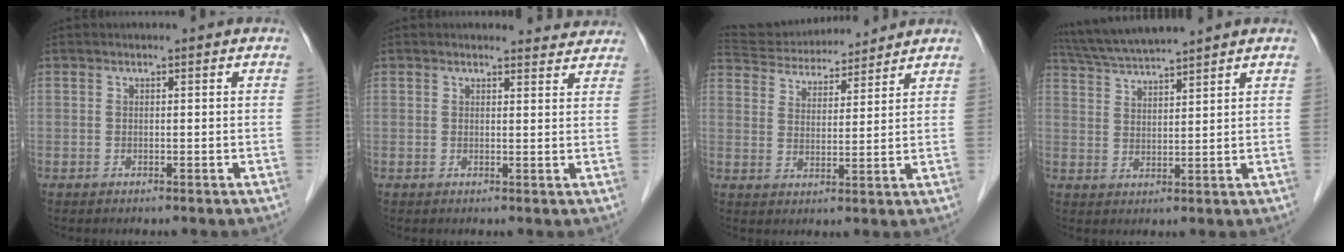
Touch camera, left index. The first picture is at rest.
{"total": 4.8, "force": [4.7, 1.1, -0.3], "torque": [0.014, -0.013, 0.030]}
{"total": 14.3, "force": [13.4, 2.9, 4.1], "torque": [-0.075, 0.030, 0.216]}
{"total": 8.1, "force": [7.5, -0.9, 3.1], "torque": [-0.061, 0.021, 0.136]}